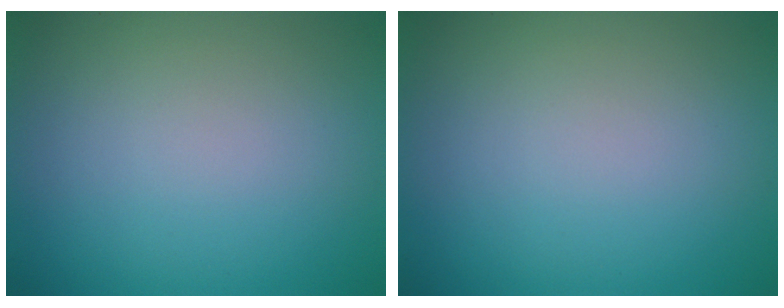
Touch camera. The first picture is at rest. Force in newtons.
{"total": 0.0}